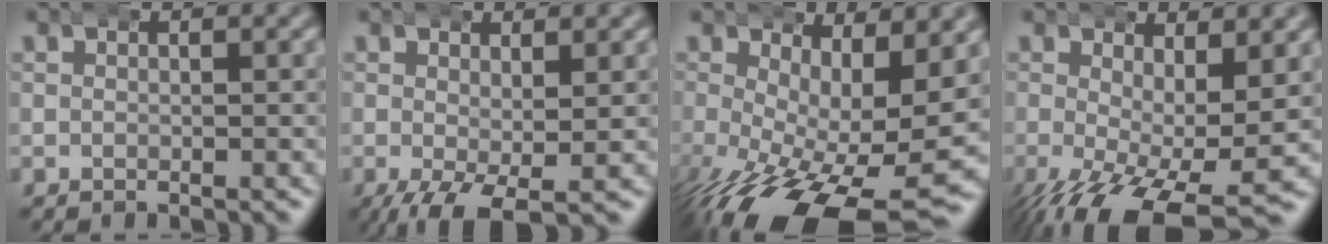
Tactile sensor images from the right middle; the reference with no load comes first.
{"total": 4.1, "force": [-2.1, 1.6, 3.1], "torque": [-0.067, -0.031, -0.016]}
{"total": 9.3, "force": [-3.6, 3.5, 7.8], "torque": [-0.139, -0.054, -0.027]}
{"total": 6.7, "force": [-3.3, 2.5, 5.3], "torque": [-0.106, -0.046, -0.028]}